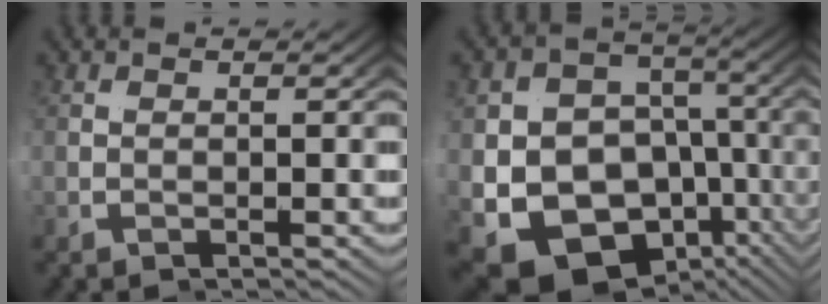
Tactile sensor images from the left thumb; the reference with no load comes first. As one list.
[{"total": 15.0, "force": [-4.5, 11.3, 8.8], "torque": [-0.173, -0.062, -0.065]}]